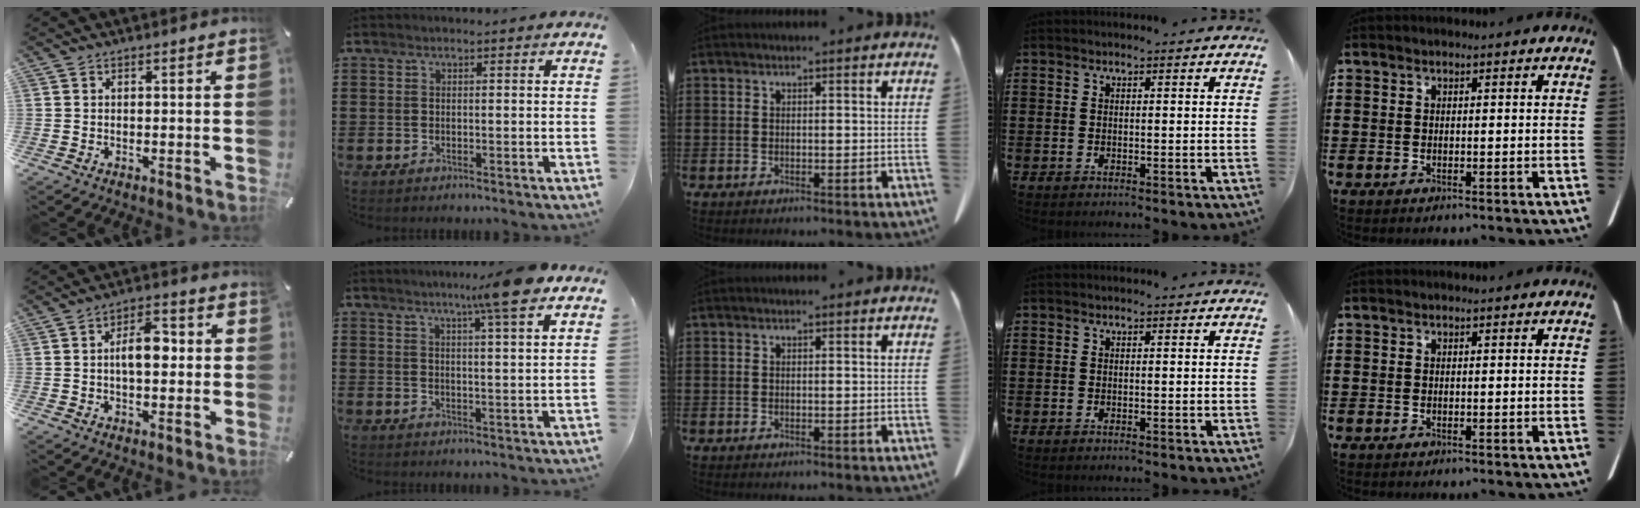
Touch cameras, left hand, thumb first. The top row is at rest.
{"thumb": {"total": 7.6, "force": [0.0, 4.1, 6.4], "torque": [-0.101, 0.005, -0.007]}, "index": {"total": 8.4, "force": [5.7, -0.7, 6.2], "torque": [-0.111, -0.010, 0.092]}}